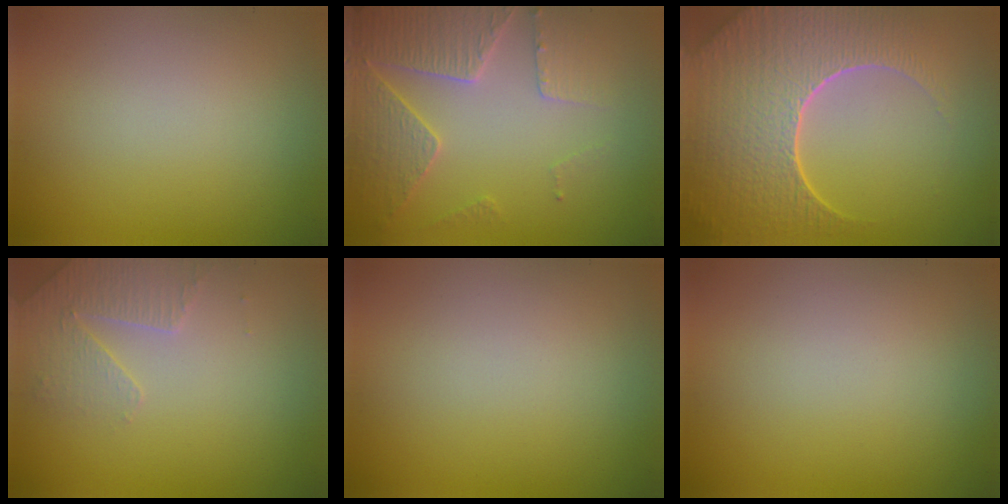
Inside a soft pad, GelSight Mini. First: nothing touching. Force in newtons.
{"total": 4.3, "press": 4.3, "slide": 0.6}
{"total": 9.4, "press": 6.7, "slide": 6.6}
{"total": 2.8, "press": 2.7, "slide": 0.7}
{"total": 0.0}
{"total": 0.0}